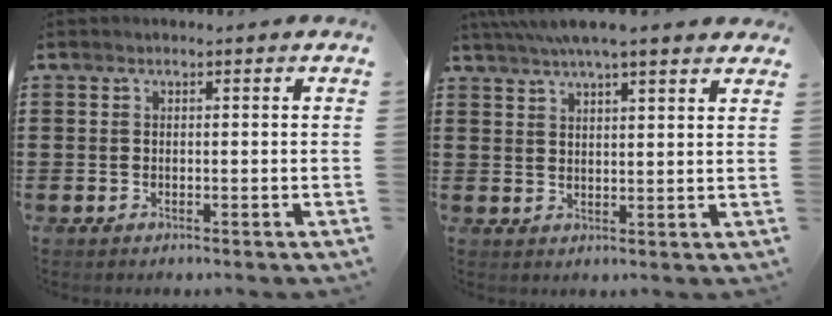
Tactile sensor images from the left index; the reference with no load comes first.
{"total": 5.1, "force": [4.2, 0.5, 2.8], "torque": [-0.065, -0.003, 0.076]}